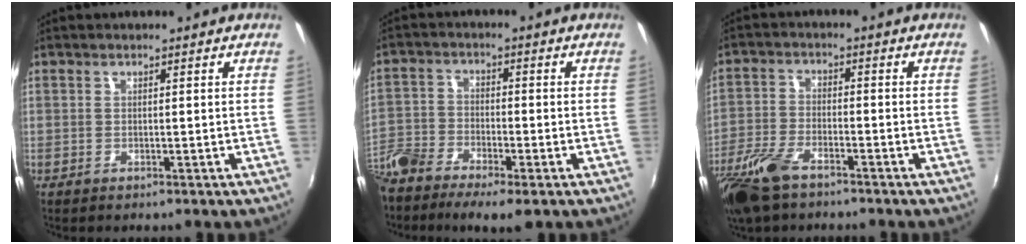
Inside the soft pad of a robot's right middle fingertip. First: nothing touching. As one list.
[{"total": 9.3, "force": [-6.7, 3.4, 5.4], "torque": [-0.132, -0.018, -0.139]}, {"total": 9.9, "force": [-6.9, 3.8, 6.0], "torque": [-0.149, -0.016, -0.140]}]